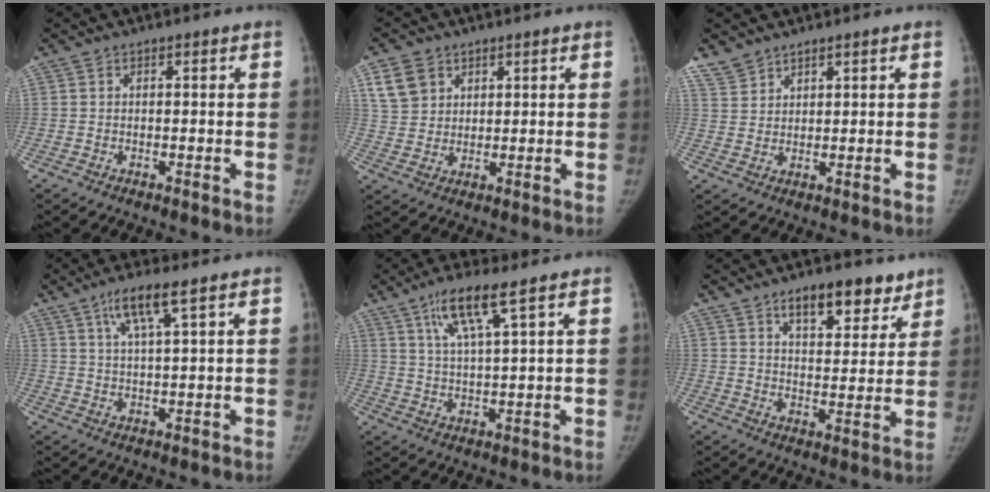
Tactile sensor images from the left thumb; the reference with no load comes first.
{"total": 6.6, "force": [3.3, 5.1, 2.6], "torque": [-0.029, -0.010, 0.068]}
{"total": 3.4, "force": [3.0, 1.6, 0.4], "torque": [0.004, -0.007, 0.062]}
{"total": 6.4, "force": [3.4, 0.5, 5.4], "torque": [-0.109, -0.008, 0.069]}
{"total": 8.2, "force": [4.5, 0.6, 6.8], "torque": [-0.137, -0.017, 0.090]}
{"total": 10.5, "force": [7.1, 4.7, 6.2], "torque": [-0.054, -0.040, 0.108]}